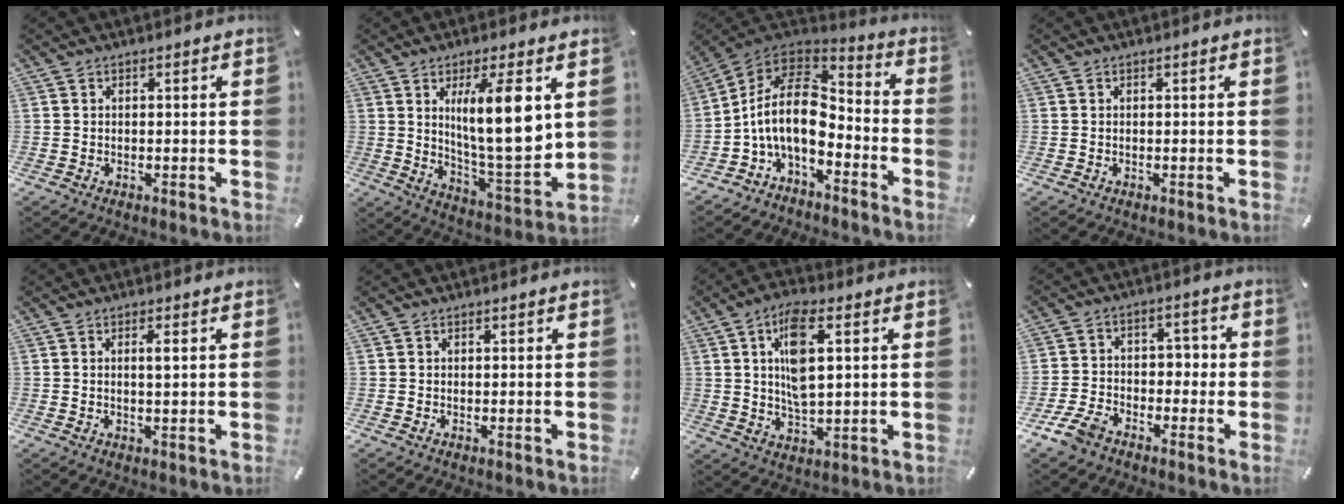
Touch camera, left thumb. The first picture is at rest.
{"total": 16.0, "force": [4.8, 3.7, 14.8], "torque": [-0.242, -0.036, 0.065]}
{"total": 15.7, "force": [-3.3, 9.7, 11.9], "torque": [-0.247, 0.006, -0.059]}
{"total": 0.0}
{"total": 2.5, "force": [0.7, 0.2, 2.4], "torque": [-0.049, 0.000, 0.010]}
{"total": 0.0}
{"total": 10.3, "force": [2.6, 4.4, 9.0], "torque": [-0.181, -0.004, 0.038]}
{"total": 8.2, "force": [-4.6, 5.9, 3.4], "torque": [-0.056, 0.035, -0.086]}